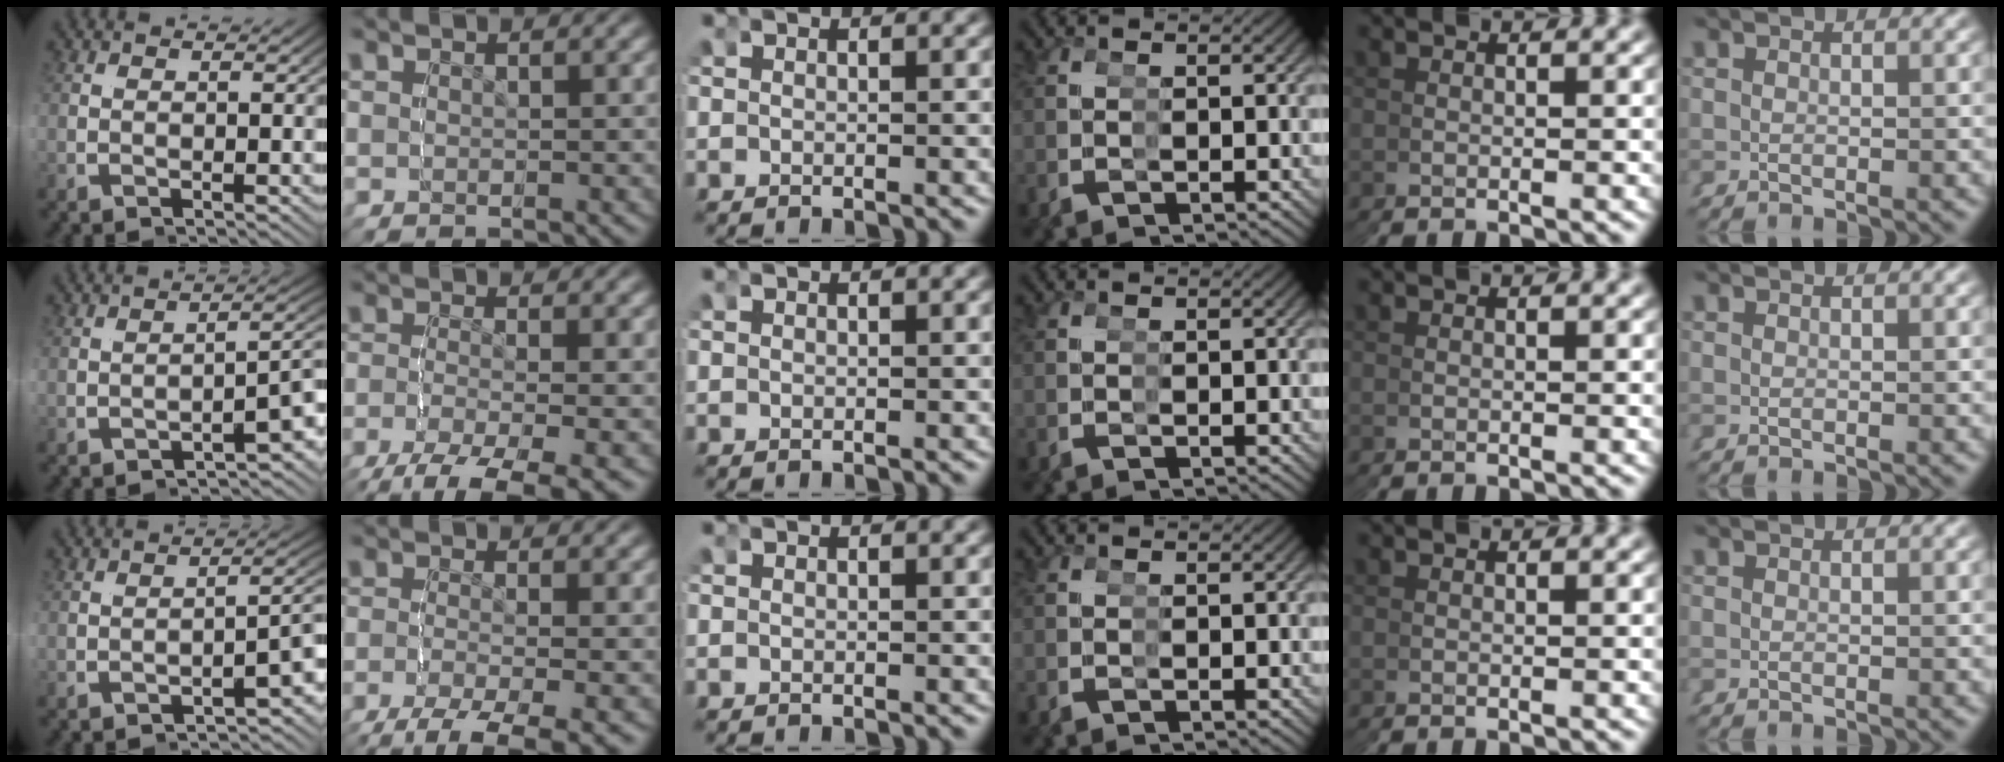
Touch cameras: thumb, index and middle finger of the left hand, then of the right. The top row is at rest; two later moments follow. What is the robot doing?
{"motion": "grasp_and_lifting", "object": "condiment"}